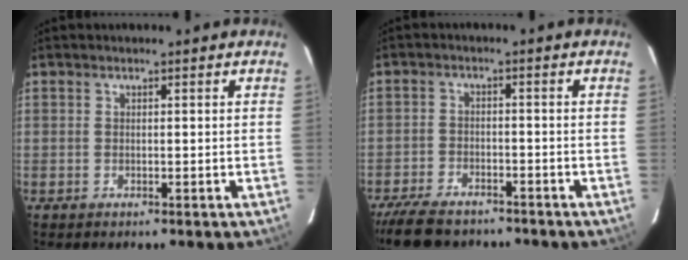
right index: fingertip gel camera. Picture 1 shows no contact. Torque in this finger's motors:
{"motor_torque": [0.74, -0.77, 0.27, 0.05]}